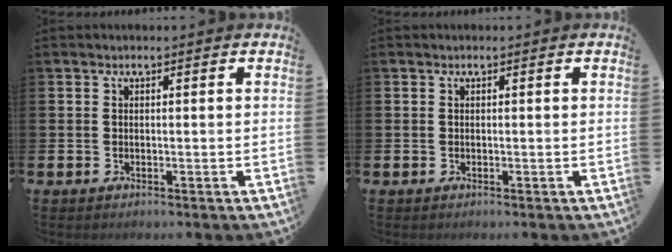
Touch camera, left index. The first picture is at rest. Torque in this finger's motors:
{"motor_torque": [0.00, 0.00, 0.00, 0.00]}